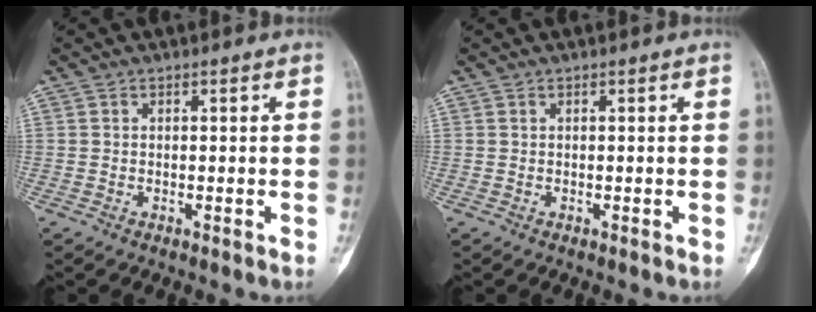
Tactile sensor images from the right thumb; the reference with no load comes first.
{"total": 0.0}